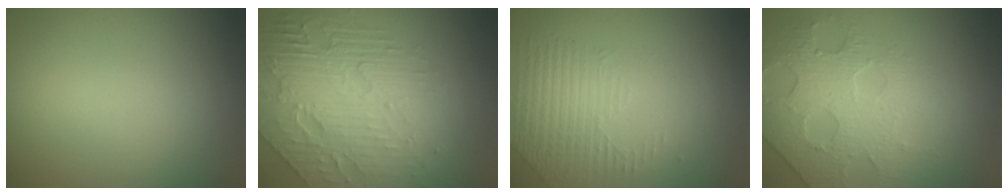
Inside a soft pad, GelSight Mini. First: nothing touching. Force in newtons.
{"total": 7.8, "press": 5.4, "slide": 5.6}
{"total": 1.5, "press": 0.9, "slide": 1.2}
{"total": 4.4, "press": 4.2, "slide": 1.4}